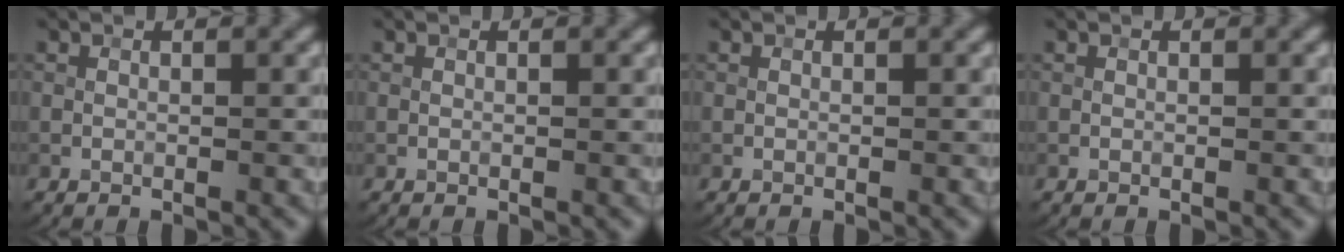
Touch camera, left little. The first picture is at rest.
{"total": 0.0}
{"total": 0.0}
{"total": 0.0}